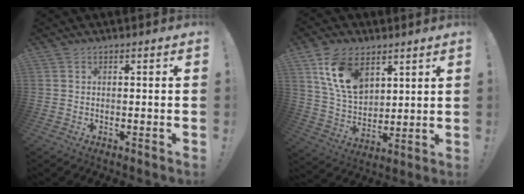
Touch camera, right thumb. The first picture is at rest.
{"total": 15.1, "force": [7.3, 10.0, 8.7], "torque": [-0.167, -0.026, 0.141]}